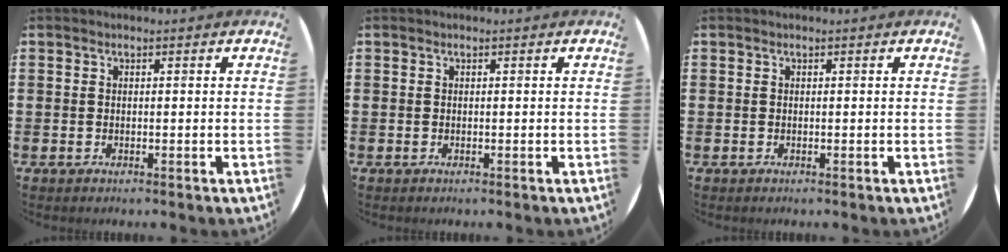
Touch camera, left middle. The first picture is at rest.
{"total": 0.0}
{"total": 0.0}